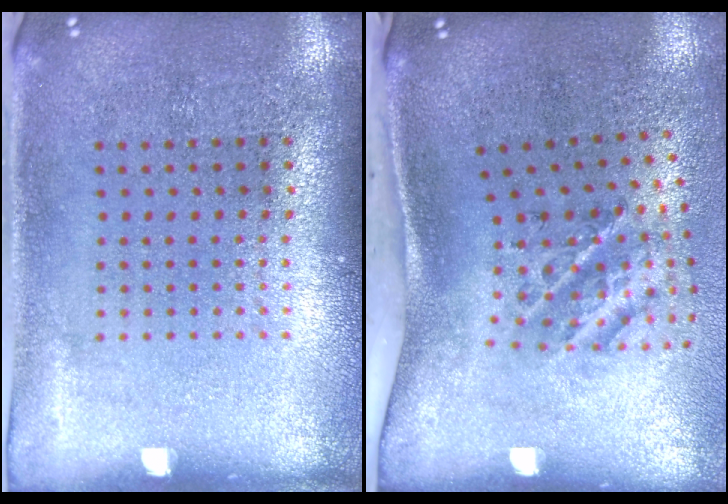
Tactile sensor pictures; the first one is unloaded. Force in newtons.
{"total": 2.1, "press": 1.3, "slide": 1.7}